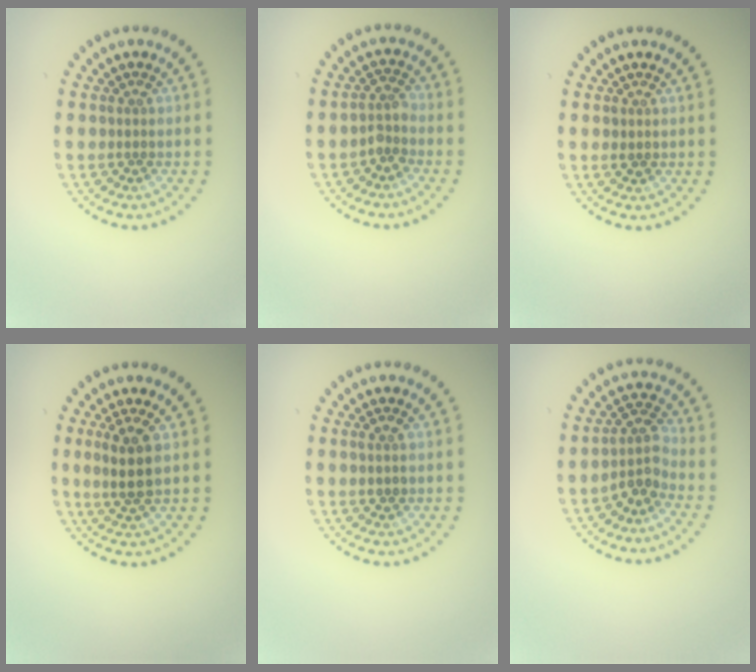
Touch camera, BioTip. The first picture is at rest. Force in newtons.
{"total": 1.8, "press": 1.3, "slide": 1.2}
{"total": 0.8, "press": 0.8, "slide": 0.1}
{"total": 2.8, "press": 2.5, "slide": 1.3}
{"total": 1.5, "press": 1.4, "slide": 0.4}
{"total": 2.5, "press": 1.9, "slide": 1.6}